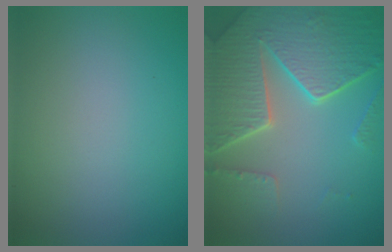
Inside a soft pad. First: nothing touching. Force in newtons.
{"total": 8.2, "press": 5.9, "slide": 5.7}